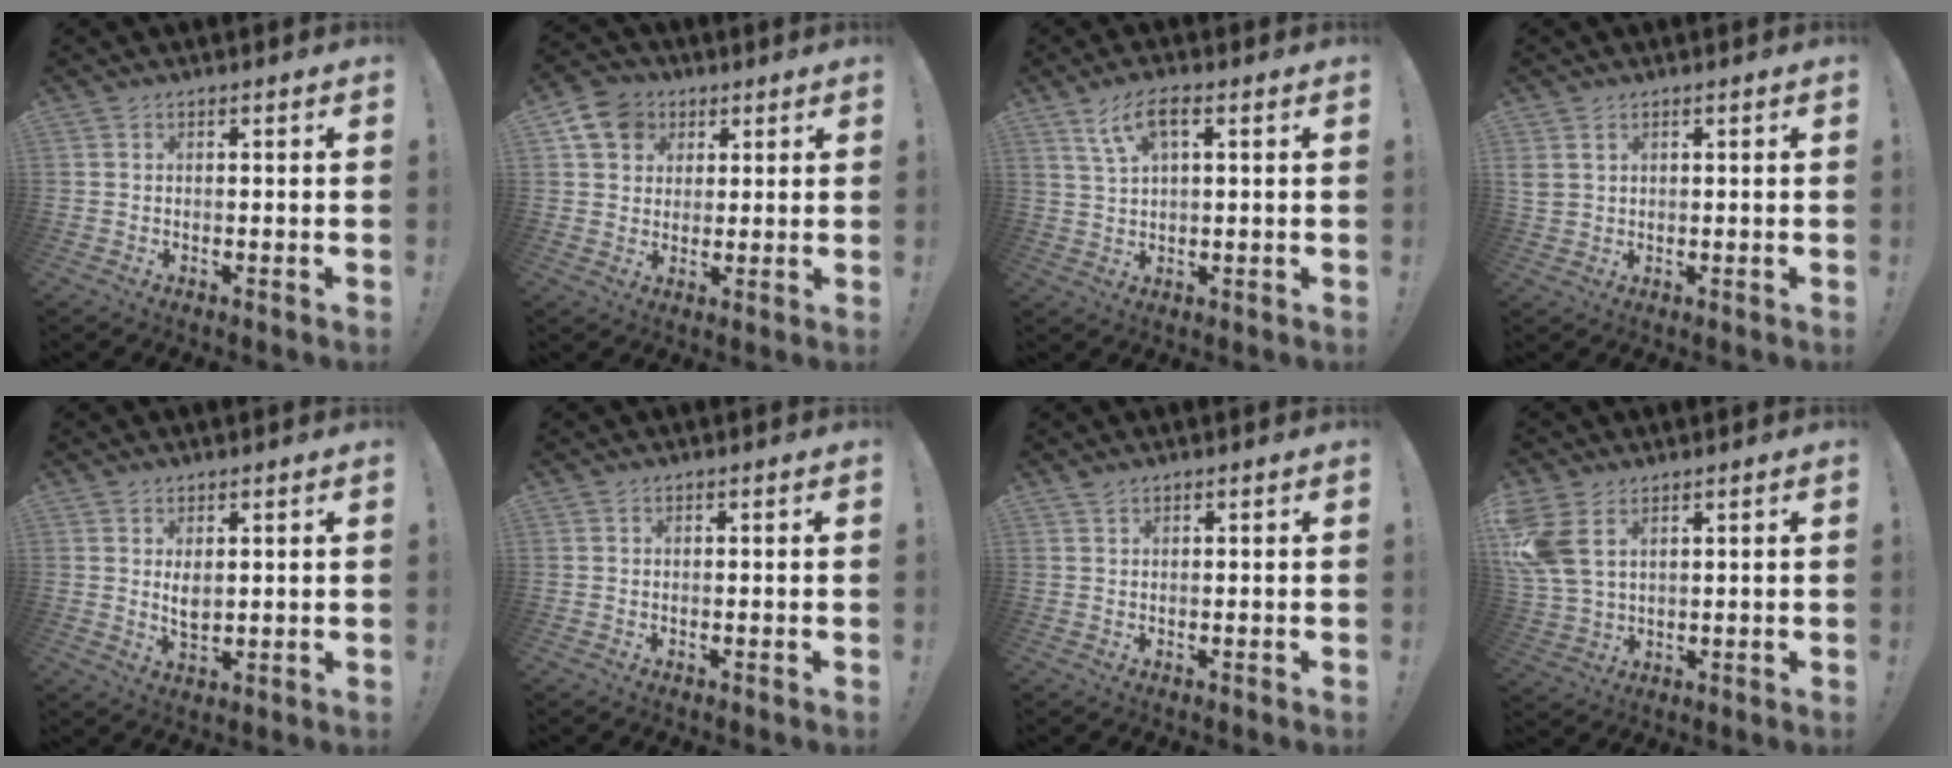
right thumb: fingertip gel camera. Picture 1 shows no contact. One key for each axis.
{"total": 9.7, "fx": 4.0, "fy": 8.1, "fz": 3.4, "tx": -0.050, "ty": -0.015, "tz": 0.080}
{"total": 7.2, "fx": 3.3, "fy": 2.4, "fz": 5.9, "tx": -0.110, "ty": -0.003, "tz": 0.061}
{"total": 3.0, "fx": 1.6, "fy": 2.2, "fz": 1.3, "tx": -0.020, "ty": -0.003, "tz": 0.032}
{"total": 3.9, "fx": 1.5, "fy": 2.1, "fz": 2.9, "tx": -0.029, "ty": -0.016, "tz": 0.023}
{"total": 0.0}
{"total": 0.9, "fx": 0.8, "fy": 0.3, "fz": 0.4, "tx": -0.001, "ty": -0.004, "tz": 0.013}
{"total": 9.1, "fx": 4.1, "fy": 5.5, "fz": 5.9, "tx": -0.124, "ty": -0.012, "tz": 0.083}